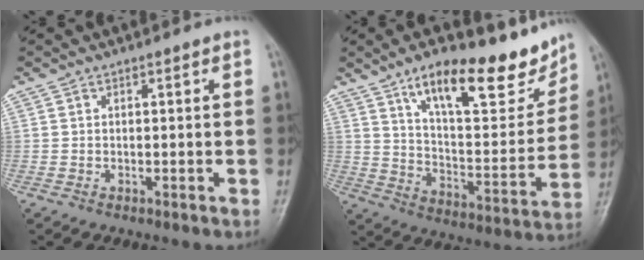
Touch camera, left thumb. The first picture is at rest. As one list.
[{"total": 20.6, "force": [14.1, 7.1, 13.2], "torque": [-0.147, -0.069, 0.230]}]